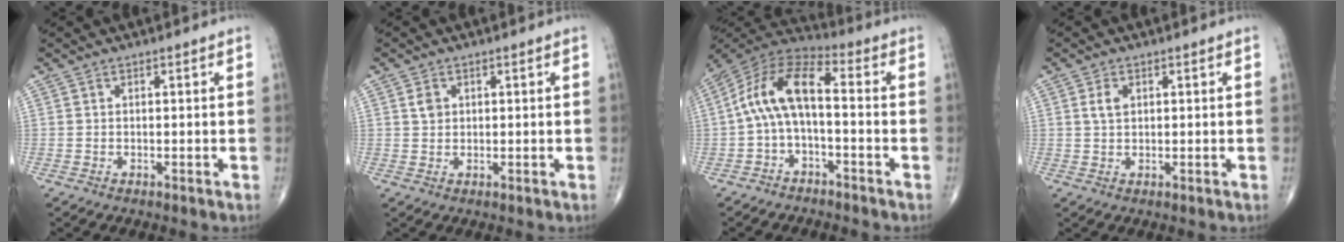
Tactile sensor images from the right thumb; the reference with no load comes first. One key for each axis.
{"total": 2.0, "fx": 0.7, "fy": 1.6, "fz": 1.1, "tx": -0.013, "ty": -0.003, "tz": 0.012}
{"total": 11.6, "fx": -1.3, "fy": 5.3, "fz": 10.3, "tx": -0.196, "ty": 0.056, "tz": -0.037}
{"total": 2.5, "fx": 0.8, "fy": 1.6, "fz": 1.8, "tx": -0.031, "ty": 0.001, "tz": 0.015}